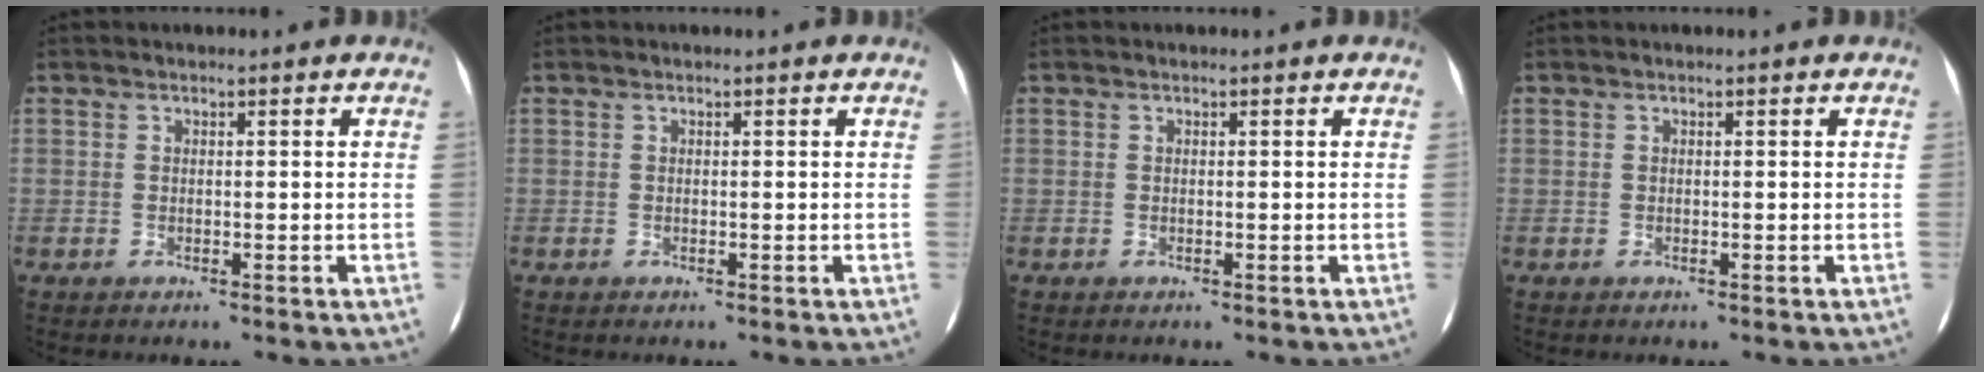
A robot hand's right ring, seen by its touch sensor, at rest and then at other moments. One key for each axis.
{"total": 0.0}
{"total": 0.0}
{"total": 0.0}